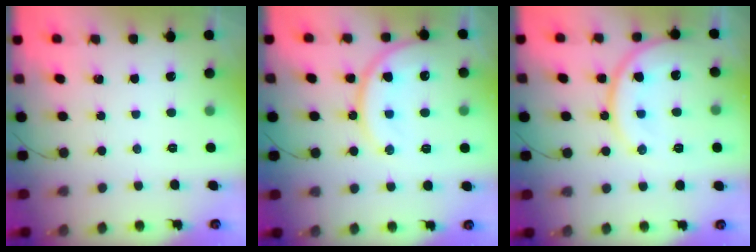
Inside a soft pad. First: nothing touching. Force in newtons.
{"total": 15.9, "press": 15.9, "slide": 1.4}
{"total": 14.2, "press": 14.1, "slide": 0.6}